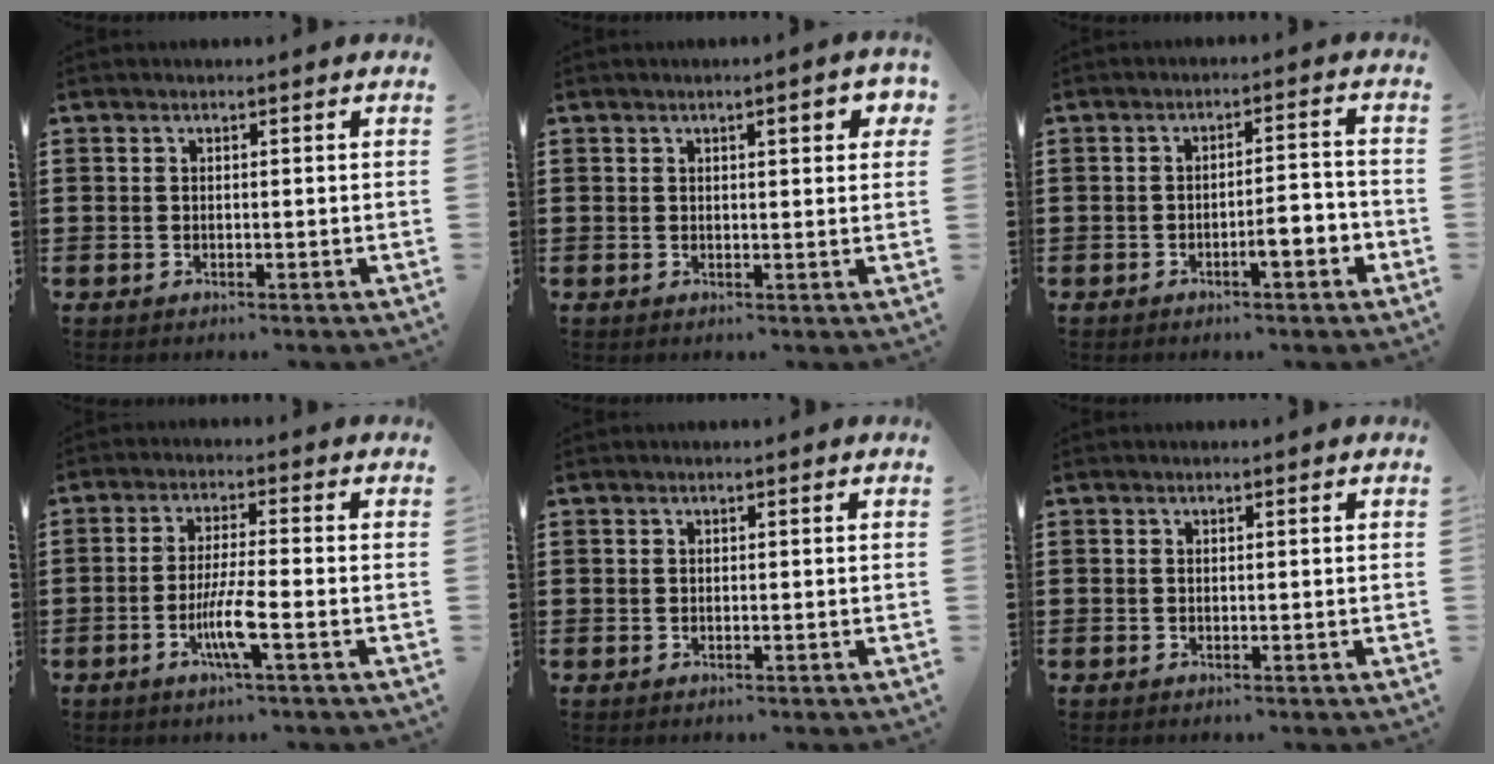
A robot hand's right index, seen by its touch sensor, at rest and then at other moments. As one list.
[{"total": 2.9, "force": [1.1, 0.7, 2.6], "torque": [-0.037, 0.000, 0.012]}, {"total": 4.2, "force": [-2.1, 0.9, 3.5], "torque": [-0.058, 0.005, -0.039]}, {"total": 6.4, "force": [-2.5, 0.3, 5.9], "torque": [-0.117, -0.016, -0.049]}, {"total": 0.0}, {"total": 0.0}]